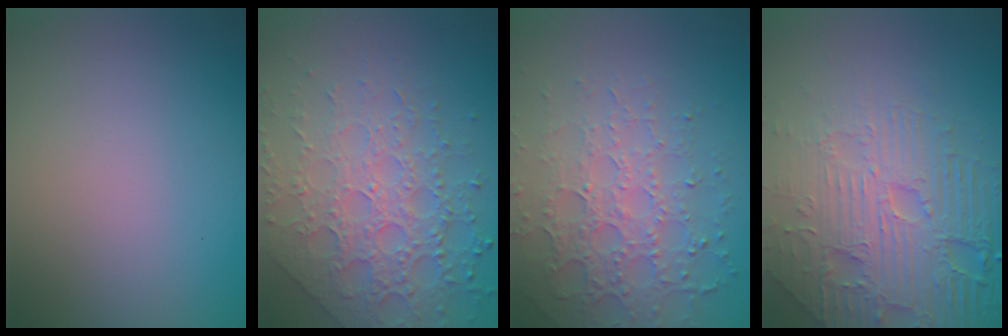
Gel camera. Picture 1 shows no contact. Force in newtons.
{"total": 7.2, "press": 5.4, "slide": 4.8}
{"total": 4.9, "press": 4.3, "slide": 2.5}
{"total": 8.7, "press": 6.2, "slide": 6.1}